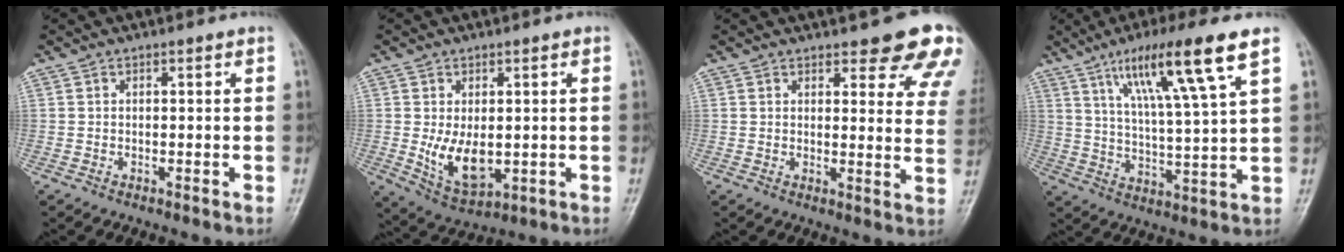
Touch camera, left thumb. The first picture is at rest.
{"total": 8.0, "force": [-0.5, 4.7, 6.4], "torque": [-0.097, -0.018, 0.009]}
{"total": 14.0, "force": [10.5, 4.4, 8.1], "torque": [-0.047, -0.051, 0.103]}
{"total": 15.2, "force": [8.1, 1.0, 12.9], "torque": [-0.226, -0.025, 0.141]}